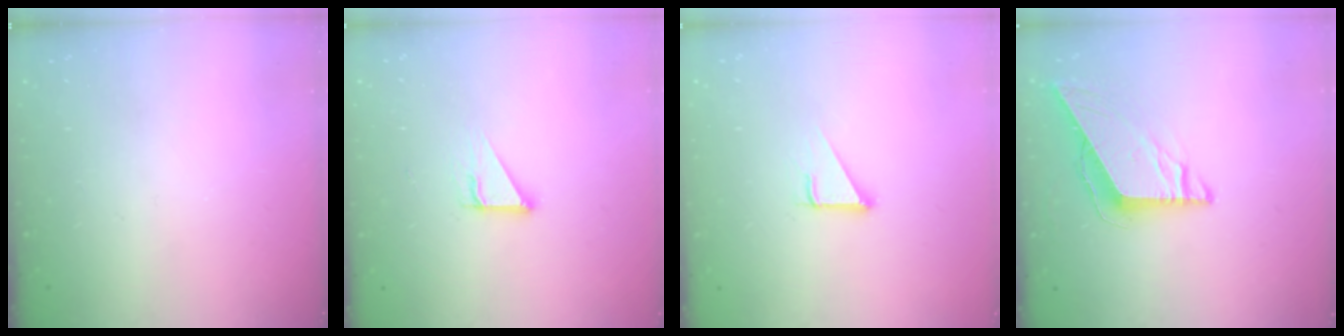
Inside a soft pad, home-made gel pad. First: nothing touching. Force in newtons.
{"total": 3.3, "press": 3.3, "slide": 0.2}
{"total": 3.0, "press": 3.0, "slide": 0.1}
{"total": 8.1, "press": 8.1, "slide": 0.3}